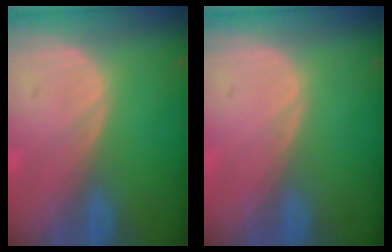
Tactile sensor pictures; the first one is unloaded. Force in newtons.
{"total": 0.0}